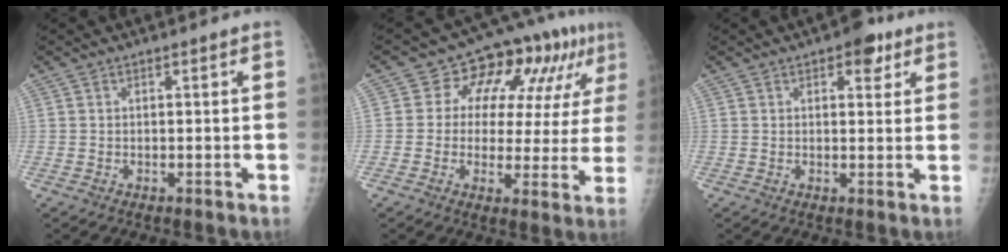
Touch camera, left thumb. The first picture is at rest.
{"total": 14.3, "force": [5.6, 8.2, 10.3], "torque": [-0.094, 0.008, 0.072]}
{"total": 4.7, "force": [2.6, 2.6, 3.0], "torque": [-0.015, -0.007, 0.027]}